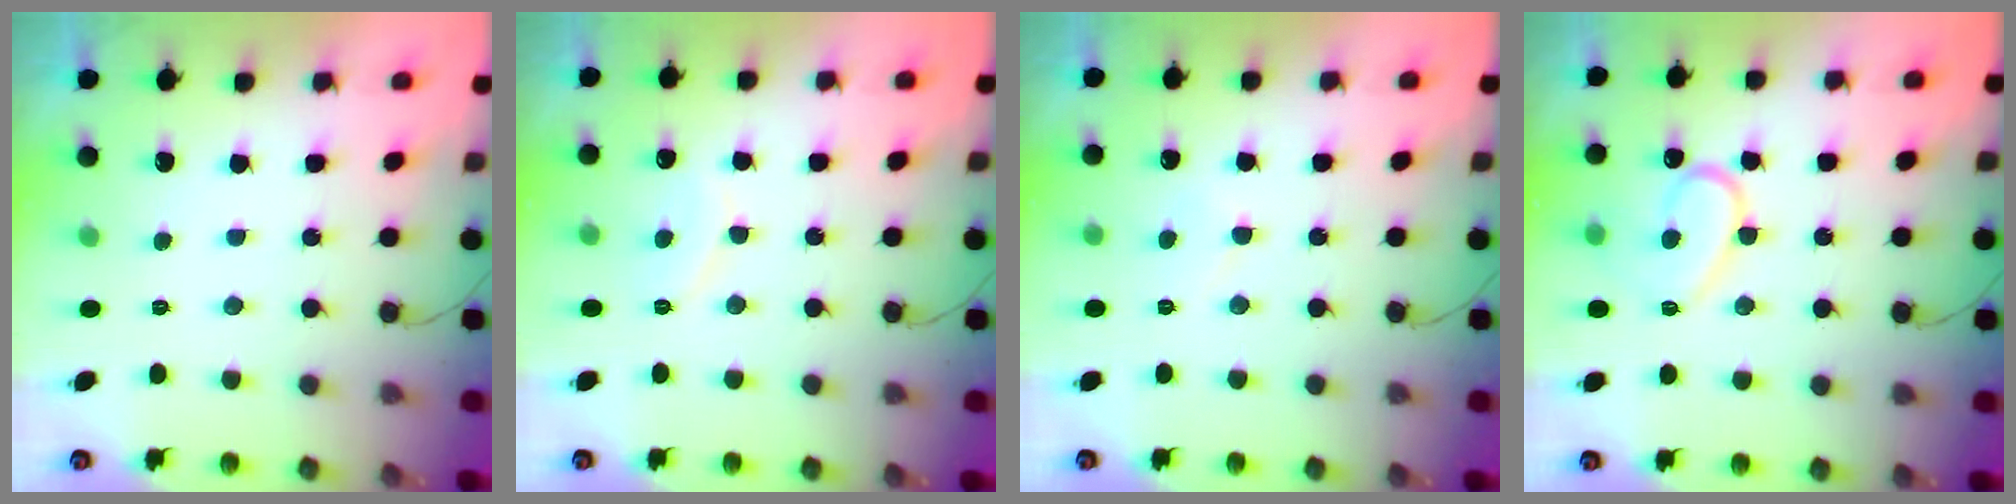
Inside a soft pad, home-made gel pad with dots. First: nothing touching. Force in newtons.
{"total": 6.9, "press": 6.9, "slide": 0.2}
{"total": 5.5, "press": 5.5, "slide": 0.3}
{"total": 13.0, "press": 12.9, "slide": 1.0}